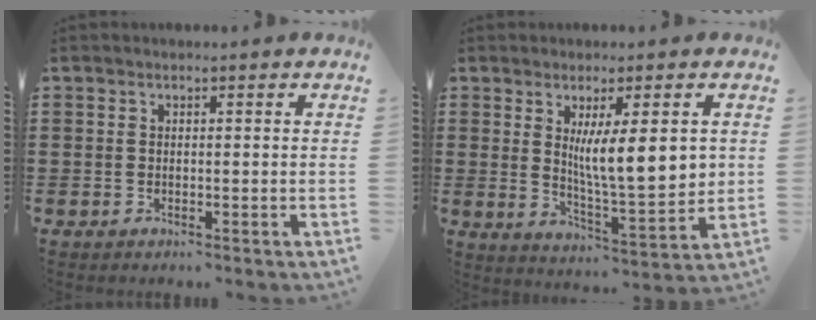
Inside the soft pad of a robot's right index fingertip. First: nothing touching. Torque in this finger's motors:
{"motor_torque": [0.58, -0.07, 0.67, 0.21]}